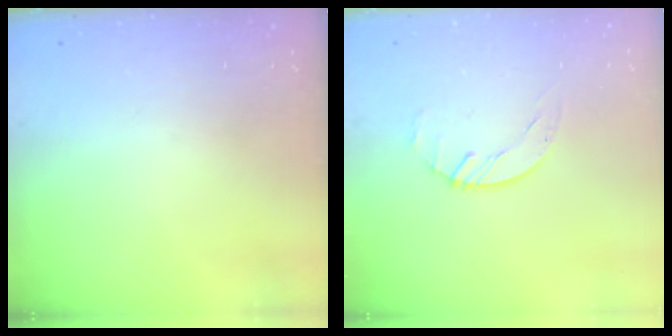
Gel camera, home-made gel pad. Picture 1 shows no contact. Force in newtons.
{"total": 0.6, "press": 0.6, "slide": 0.1}